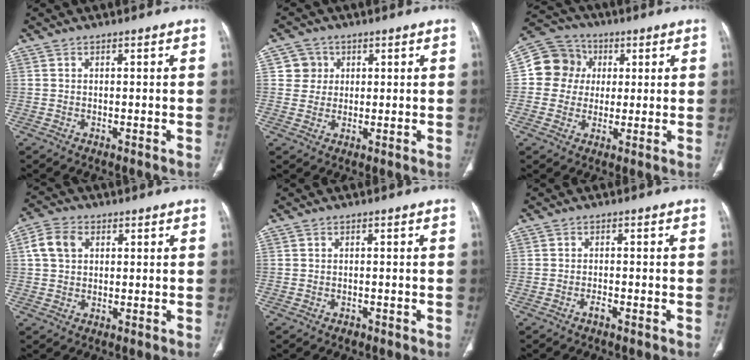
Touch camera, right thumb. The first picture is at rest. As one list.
[{"total": 4.2, "force": [1.2, 4.0, 0.3], "torque": [0.023, 0.000, 0.016]}, {"total": 10.1, "force": [1.4, 9.5, 3.1], "torque": [-0.031, 0.012, 0.016]}, {"total": 5.8, "force": [1.5, 4.3, 3.5], "torque": [-0.064, 0.010, 0.027]}, {"total": 0.9, "force": [-0.6, 0.6, 0.3], "torque": [-0.004, 0.001, -0.009]}, {"total": 1.2, "force": [-0.9, 0.2, 0.7], "torque": [-0.015, 0.006, -0.018]}]